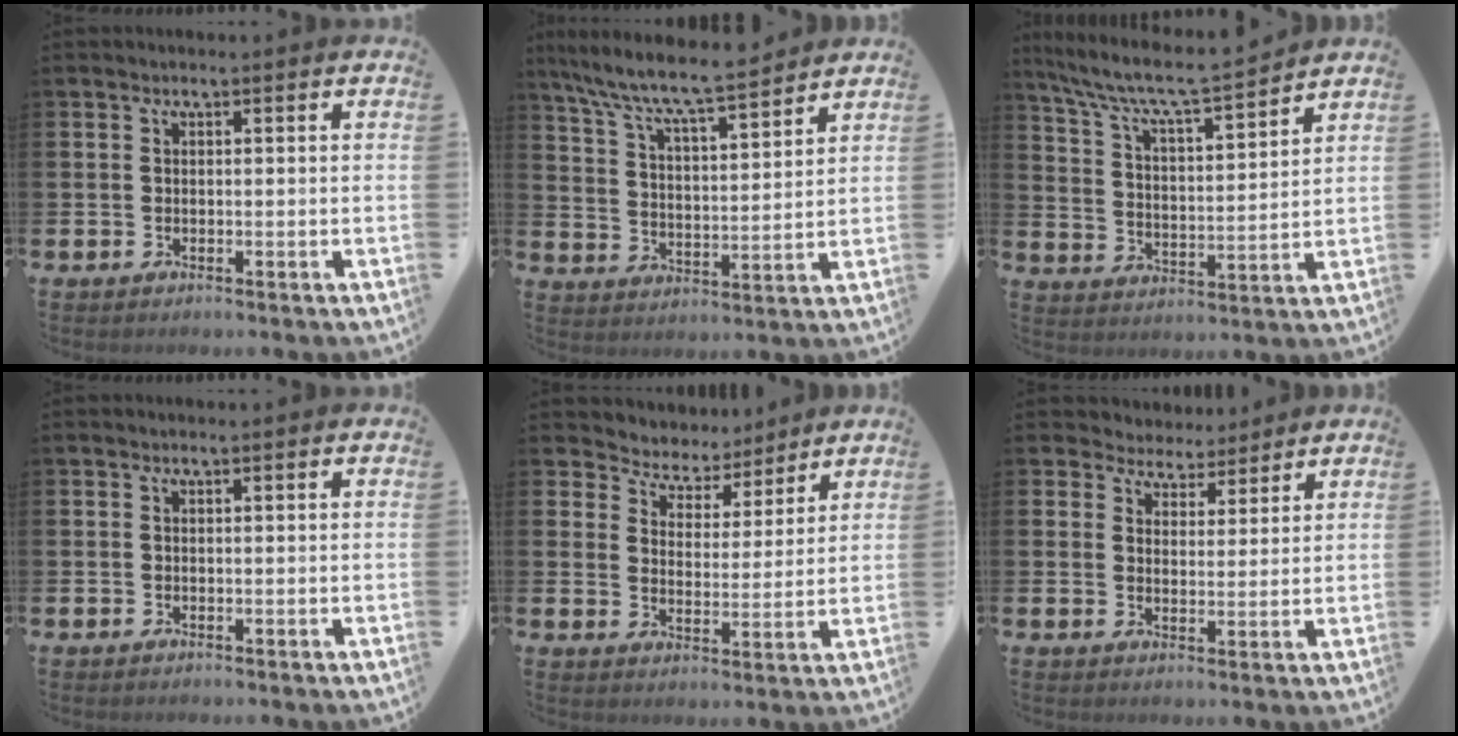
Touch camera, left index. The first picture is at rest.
{"total": 8.5, "force": [8.0, 0.5, 3.0], "torque": [-0.096, -0.056, 0.138]}
{"total": 7.8, "force": [7.2, 0.6, 3.0], "torque": [-0.093, -0.052, 0.120]}
{"total": 0.0}
{"total": 5.1, "force": [4.7, 1.9, -0.4], "torque": [-0.027, -0.038, 0.080]}
{"total": 4.1, "force": [3.7, 1.6, -0.5], "torque": [-0.009, -0.027, 0.064]}